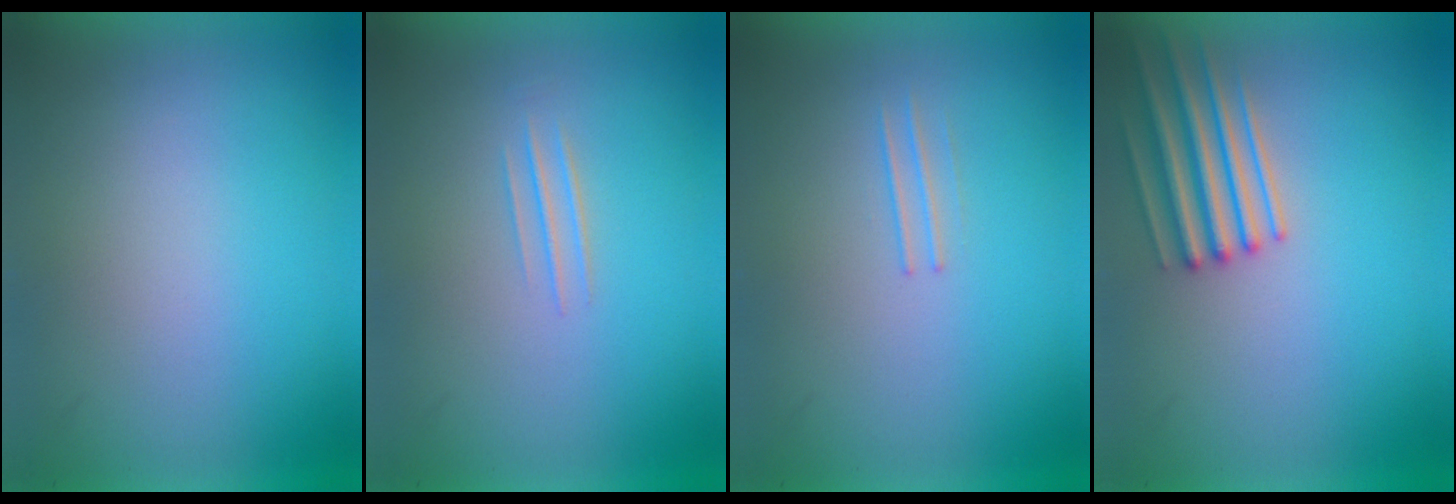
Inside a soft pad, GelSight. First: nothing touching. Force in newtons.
{"total": 1.0}
{"total": 1.1}
{"total": 3.1}